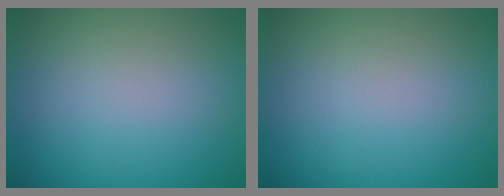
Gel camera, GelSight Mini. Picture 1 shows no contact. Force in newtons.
{"total": 0.0}